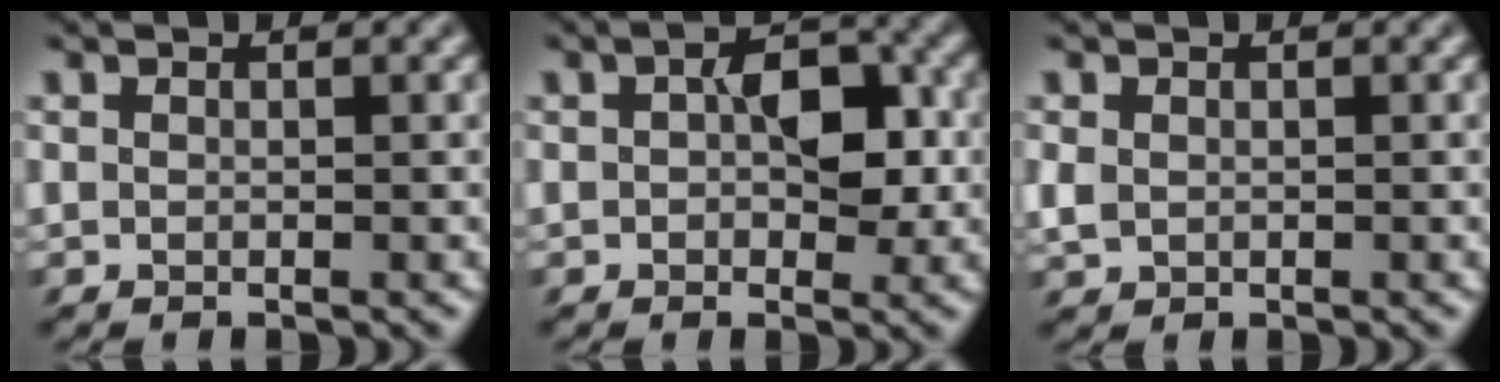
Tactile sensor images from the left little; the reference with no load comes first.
{"total": 5.5, "force": [0.1, 3.3, 4.4], "torque": [-0.069, 0.006, -0.003]}
{"total": 1.5, "force": [-0.1, 1.1, 0.9], "torque": [-0.026, -0.001, -0.001]}